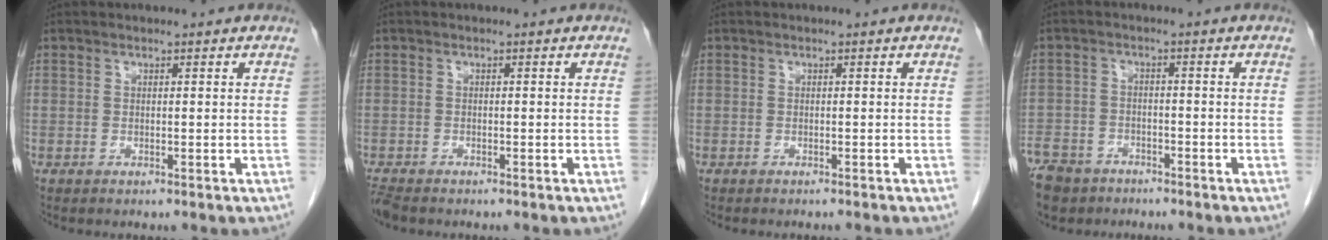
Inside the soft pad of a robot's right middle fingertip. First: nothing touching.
{"total": 2.6, "force": [-2.3, 0.6, 1.0], "torque": [-0.025, -0.010, -0.042]}
{"total": 1.5, "force": [-1.4, 0.0, 0.4], "torque": [-0.006, 0.000, -0.016]}
{"total": 10.2, "force": [-7.6, 6.1, 3.0], "torque": [-0.082, -0.007, -0.126]}